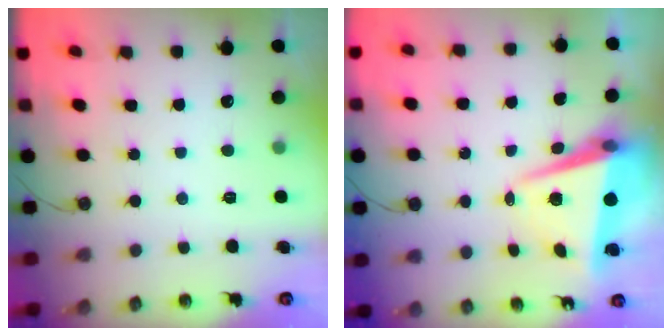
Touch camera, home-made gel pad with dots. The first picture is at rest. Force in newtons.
{"total": 9.0, "press": 8.7, "slide": 2.1}